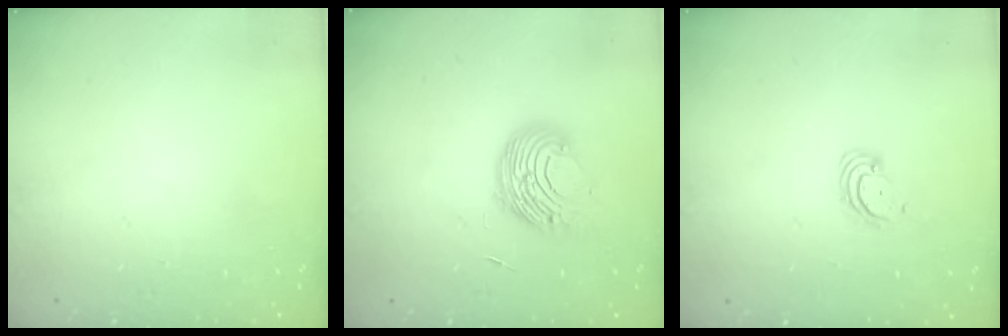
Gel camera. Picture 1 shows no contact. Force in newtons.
{"total": 9.6, "press": 9.6, "slide": 0.7}
{"total": 3.8, "press": 3.8, "slide": 0.4}